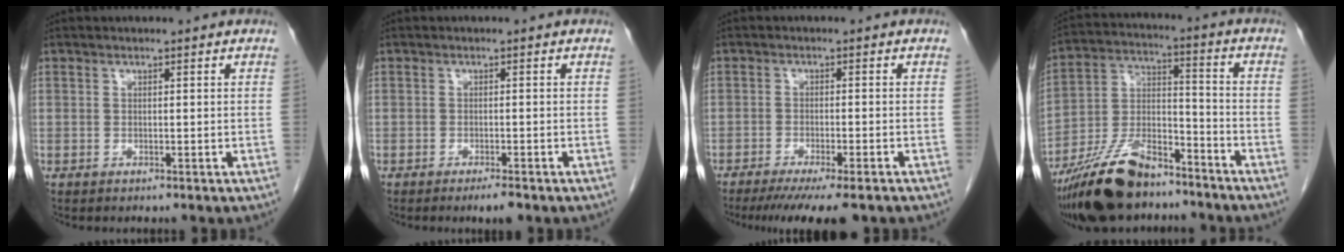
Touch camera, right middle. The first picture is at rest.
{"total": 2.2, "force": [-1.6, 0.2, 1.5], "torque": [-0.023, -0.003, -0.022]}
{"total": 10.1, "force": [-8.0, 1.1, 6.0], "torque": [-0.076, -0.018, -0.118]}
{"total": 15.4, "force": [-12.0, 5.2, 8.1], "torque": [-0.161, 0.008, -0.215]}